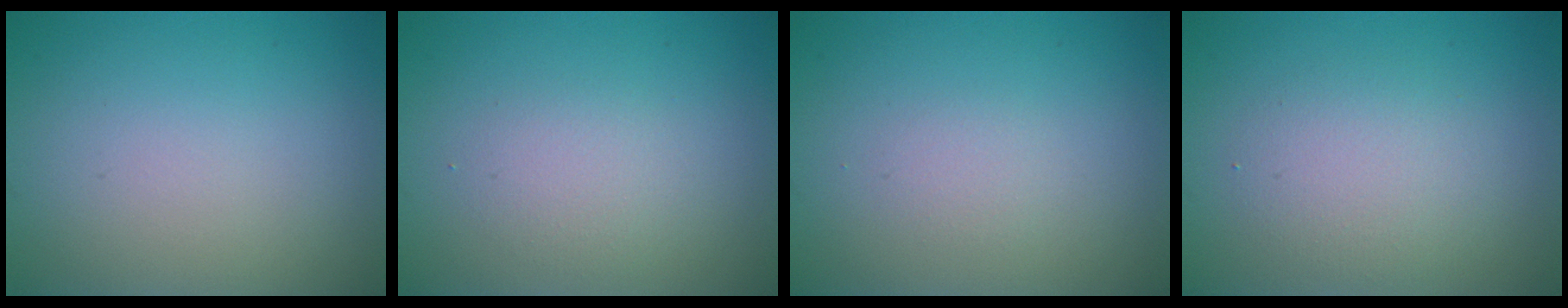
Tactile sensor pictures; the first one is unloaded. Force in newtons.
{"total": 1.7, "press": 1.7, "slide": 0.0}
{"total": 1.0, "press": 0.9, "slide": 0.1}
{"total": 3.0, "press": 3.0, "slide": 0.2}